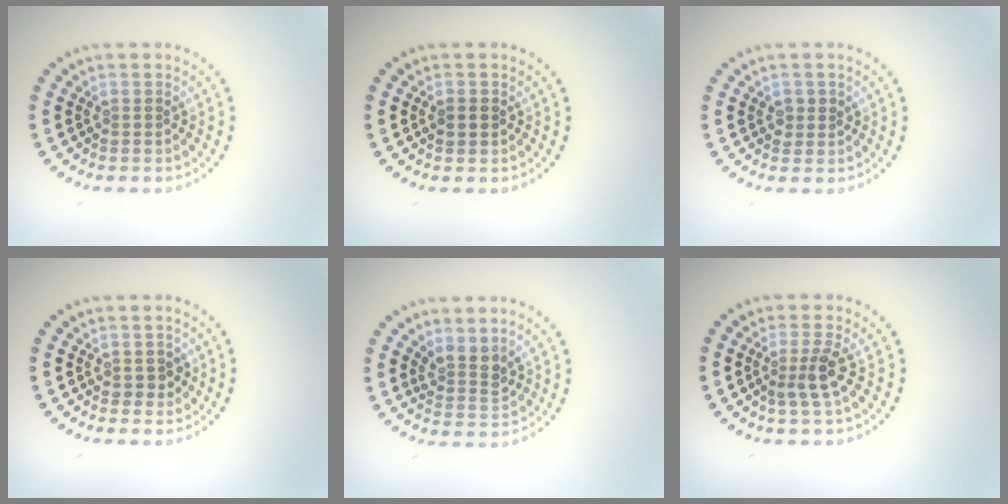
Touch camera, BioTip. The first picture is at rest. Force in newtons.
{"total": 1.7, "press": 1.7, "slide": 0.2}
{"total": 1.4, "press": 1.3, "slide": 0.4}
{"total": 1.1, "press": 1.0, "slide": 0.4}
{"total": 2.5, "press": 1.9, "slide": 1.7}
{"total": 2.4, "press": 1.8, "slide": 1.6}